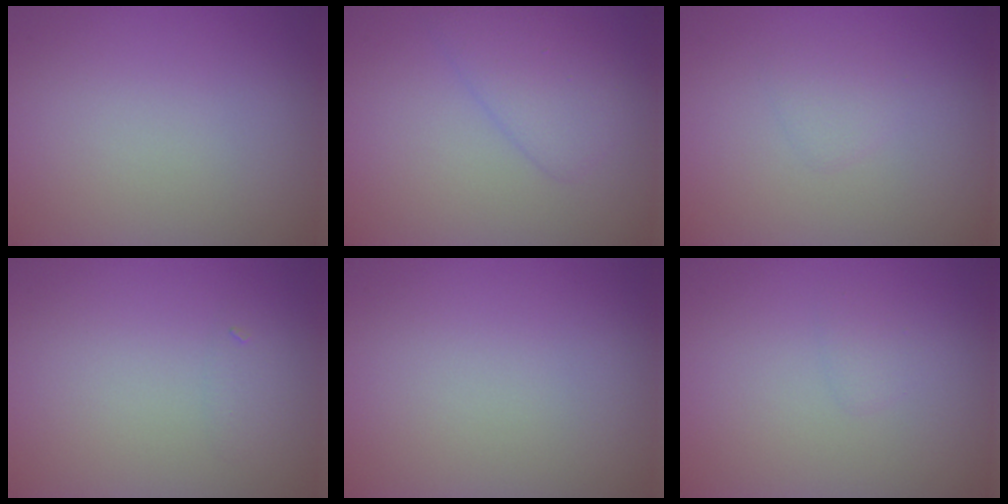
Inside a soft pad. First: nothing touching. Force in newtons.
{"total": 3.0, "press": 3.0, "slide": 0.2}
{"total": 1.1, "press": 1.1, "slide": 0.0}
{"total": 0.6, "press": 0.6, "slide": 0.0}
{"total": 0.0}
{"total": 0.8, "press": 0.8, "slide": 0.1}